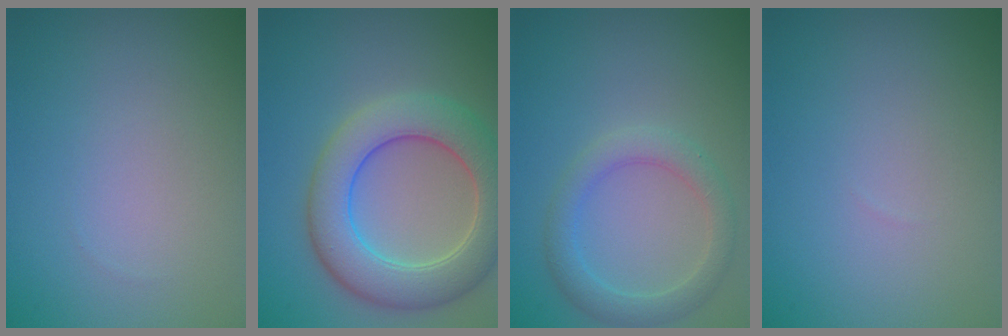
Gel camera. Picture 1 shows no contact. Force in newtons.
{"total": 7.4, "press": 7.4, "slide": 0.3}
{"total": 3.0, "press": 3.0, "slide": 0.1}
{"total": 0.0}